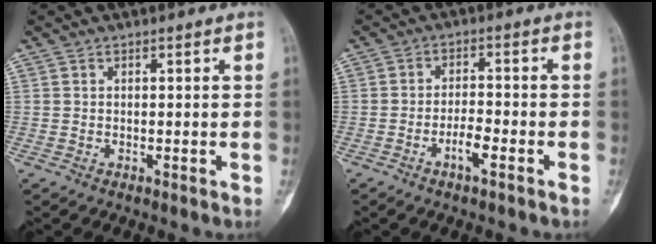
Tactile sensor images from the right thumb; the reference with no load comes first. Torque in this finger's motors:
{"motor_torque": [-0.14, 0.19, -0.08, 0.02, 0.01]}